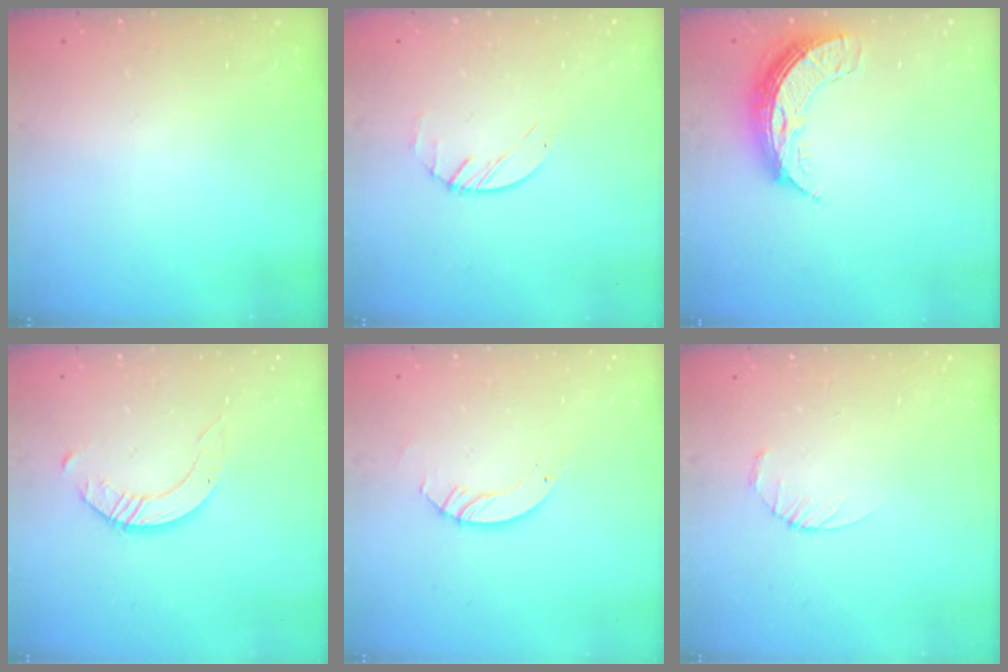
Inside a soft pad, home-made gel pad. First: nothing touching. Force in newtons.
{"total": 1.2, "press": 1.2, "slide": 0.2}
{"total": 8.6, "press": 8.6, "slide": 0.7}
{"total": 2.5, "press": 2.5, "slide": 0.3}
{"total": 3.8, "press": 3.7, "slide": 0.4}
{"total": 3.4, "press": 3.3, "slide": 0.4}